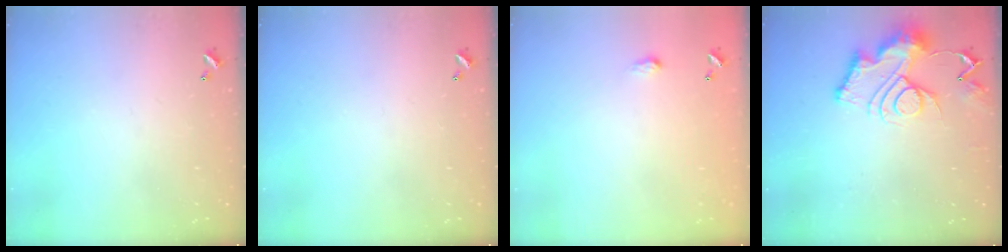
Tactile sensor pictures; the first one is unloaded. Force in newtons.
{"total": 0.0}
{"total": 1.3, "press": 1.3, "slide": 0.2}
{"total": 15.3, "press": 15.3, "slide": 1.2}